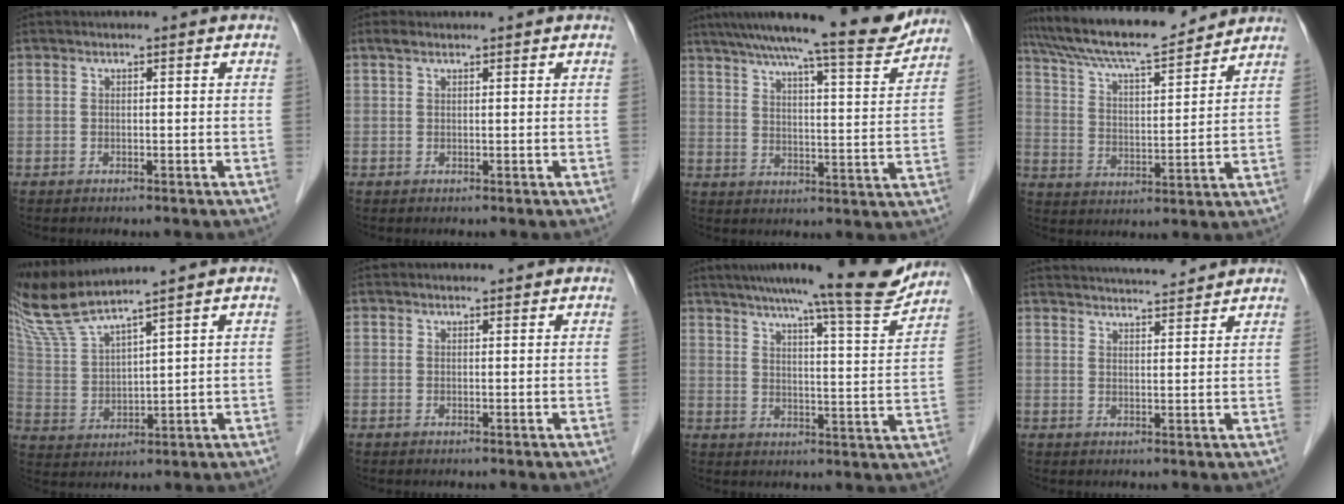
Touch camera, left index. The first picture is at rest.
{"total": 1.1, "force": [0.9, 0.4, 0.6], "torque": [-0.017, 0.015, 0.020]}
{"total": 16.7, "force": [14.6, 0.8, 8.0], "torque": [-0.117, -0.007, 0.201]}
{"total": 16.6, "force": [15.1, 1.6, 6.7], "torque": [-0.126, 0.013, 0.248]}
{"total": 9.6, "force": [8.5, -1.3, 4.4], "torque": [-0.107, 0.007, 0.175]}
{"total": 1.3, "force": [1.2, 0.4, 0.3], "torque": [-0.011, 0.014, 0.019]}
{"total": 16.2, "force": [14.2, 0.2, 7.7], "torque": [-0.108, -0.020, 0.188]}
{"total": 11.6, "force": [11.0, 0.6, 3.7], "torque": [-0.064, 0.016, 0.156]}